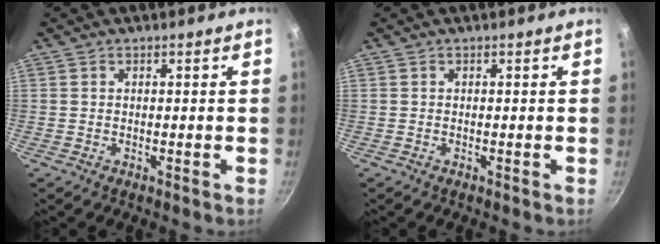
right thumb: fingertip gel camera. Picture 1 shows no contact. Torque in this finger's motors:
{"motor_torque": [0.00, 0.00, 0.00, 0.00, 0.02]}